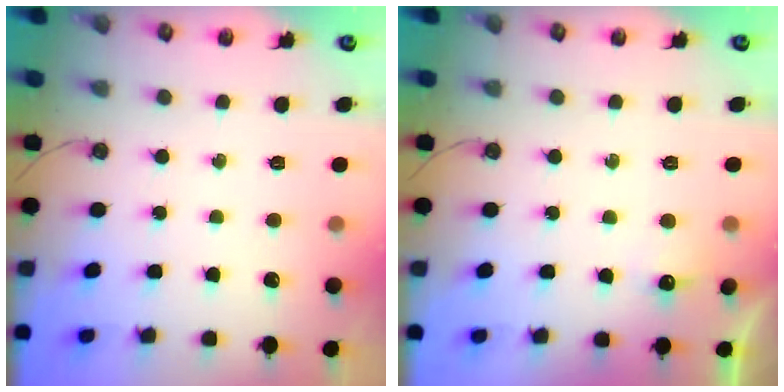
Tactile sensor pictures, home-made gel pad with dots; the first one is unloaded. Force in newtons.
{"total": 5.1, "press": 5.1, "slide": 0.7}